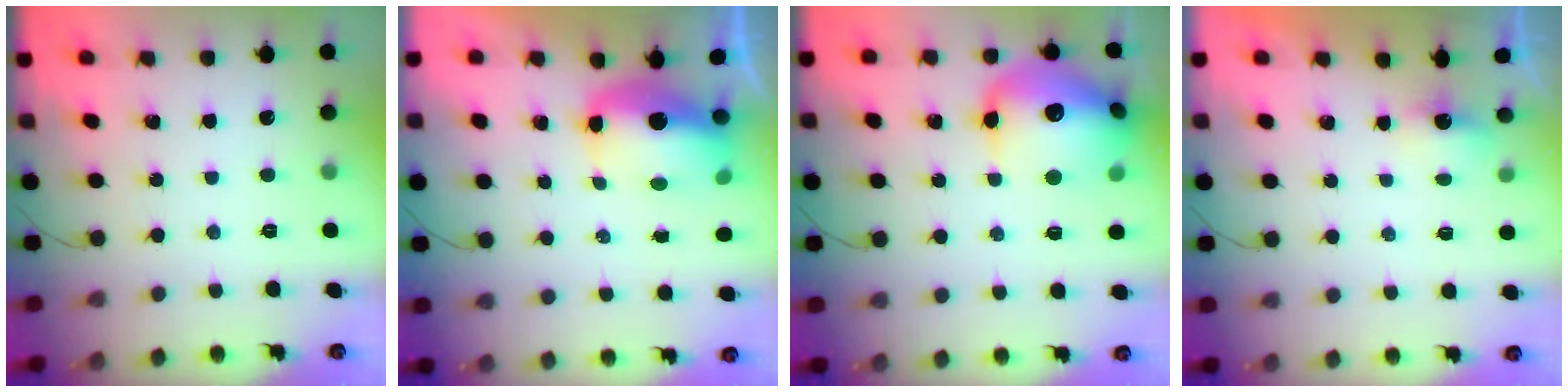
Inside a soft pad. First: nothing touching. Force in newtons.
{"total": 12.2, "press": 12.0, "slide": 2.6}
{"total": 20.1, "press": 20.0, "slide": 2.5}
{"total": 2.0, "press": 1.8, "slide": 0.8}